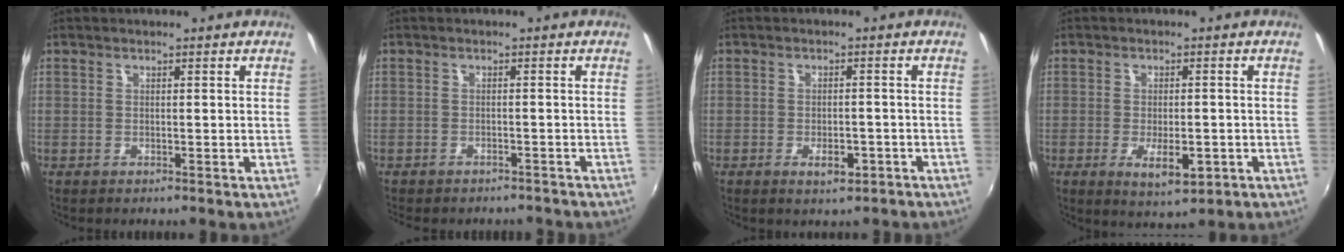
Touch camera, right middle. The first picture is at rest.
{"total": 6.8, "force": [-6.0, 2.2, 2.1], "torque": [-0.051, -0.015, -0.080]}
{"total": 3.7, "force": [-2.2, 2.0, 2.3], "torque": [-0.044, 0.001, -0.025]}
{"total": 6.3, "force": [-2.4, 2.7, 5.1], "torque": [-0.097, -0.014, -0.031]}